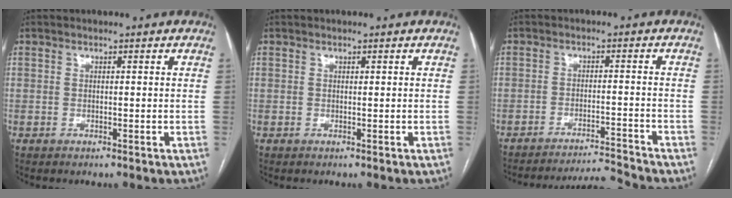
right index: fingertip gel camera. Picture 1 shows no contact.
{"total": 0.0}
{"total": 7.8, "force": [-6.9, -3.4, -0.8], "torque": [0.008, 0.002, -0.118]}